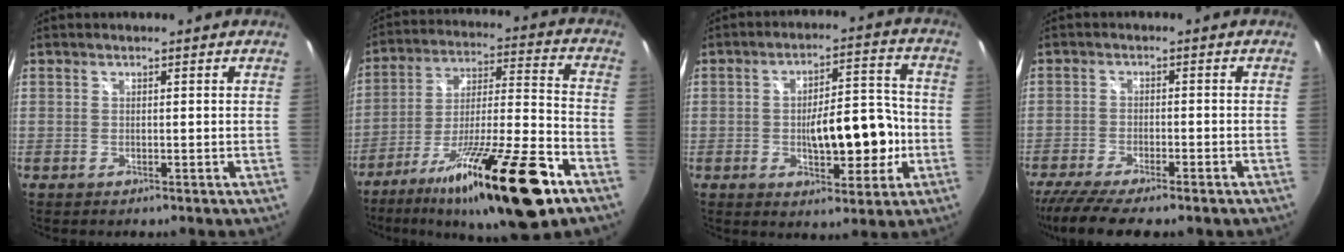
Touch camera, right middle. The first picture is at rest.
{"total": 24.1, "force": [-15.0, 3.2, 18.7], "torque": [-0.318, -0.027, -0.246]}
{"total": 11.8, "force": [-2.1, 4.9, 10.5], "torque": [-0.168, 0.015, -0.017]}
{"total": 10.3, "force": [-8.3, 1.6, 5.9], "torque": [-0.135, -0.040, -0.139]}